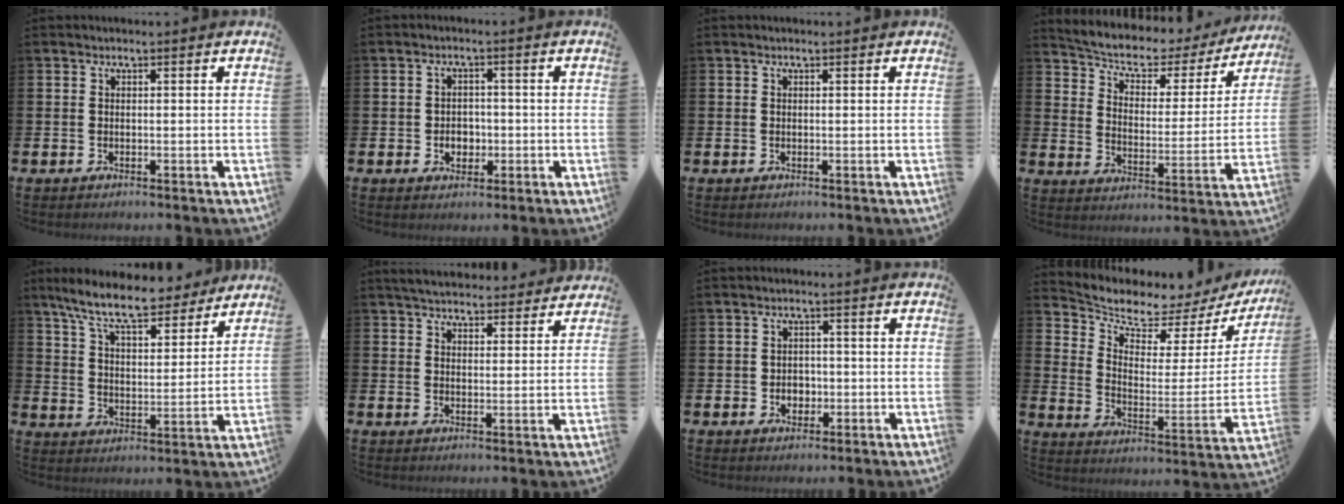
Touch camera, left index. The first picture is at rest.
{"total": 2.8, "force": [-0.7, 2.3, 1.4], "torque": [-0.010, -0.003, -0.022]}
{"total": 0.0}
{"total": 6.0, "force": [5.0, 2.8, 1.8], "torque": [-0.059, -0.037, 0.080]}
{"total": 10.2, "force": [9.0, 2.1, 4.2], "torque": [-0.111, -0.044, 0.159]}
{"total": 4.8, "force": [4.6, 1.0, 0.6], "torque": [-0.023, -0.024, 0.083]}
{"total": 2.4, "force": [-0.5, 2.0, 1.1], "torque": [-0.004, -0.003, -0.019]}
{"total": 6.1, "force": [5.5, 2.4, 1.4], "torque": [-0.067, -0.046, 0.090]}